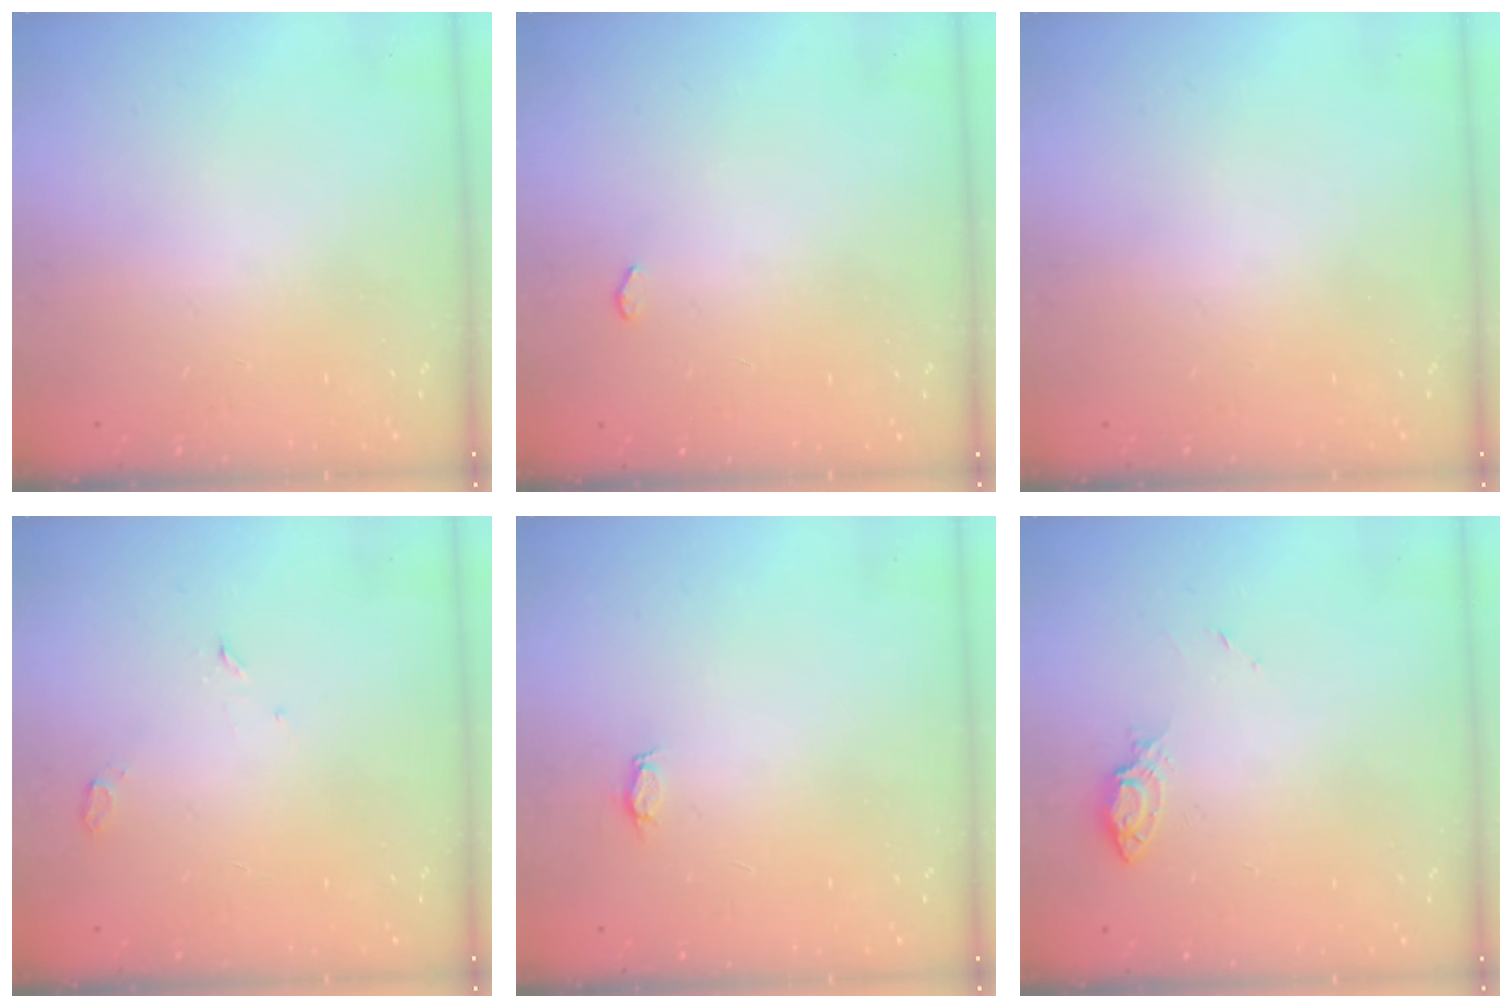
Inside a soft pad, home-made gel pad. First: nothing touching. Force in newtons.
{"total": 2.2, "press": 2.2, "slide": 0.3}
{"total": 0.0}
{"total": 2.7, "press": 2.6, "slide": 0.8}
{"total": 2.8, "press": 2.8, "slide": 0.3}
{"total": 6.5, "press": 6.4, "slide": 0.7}